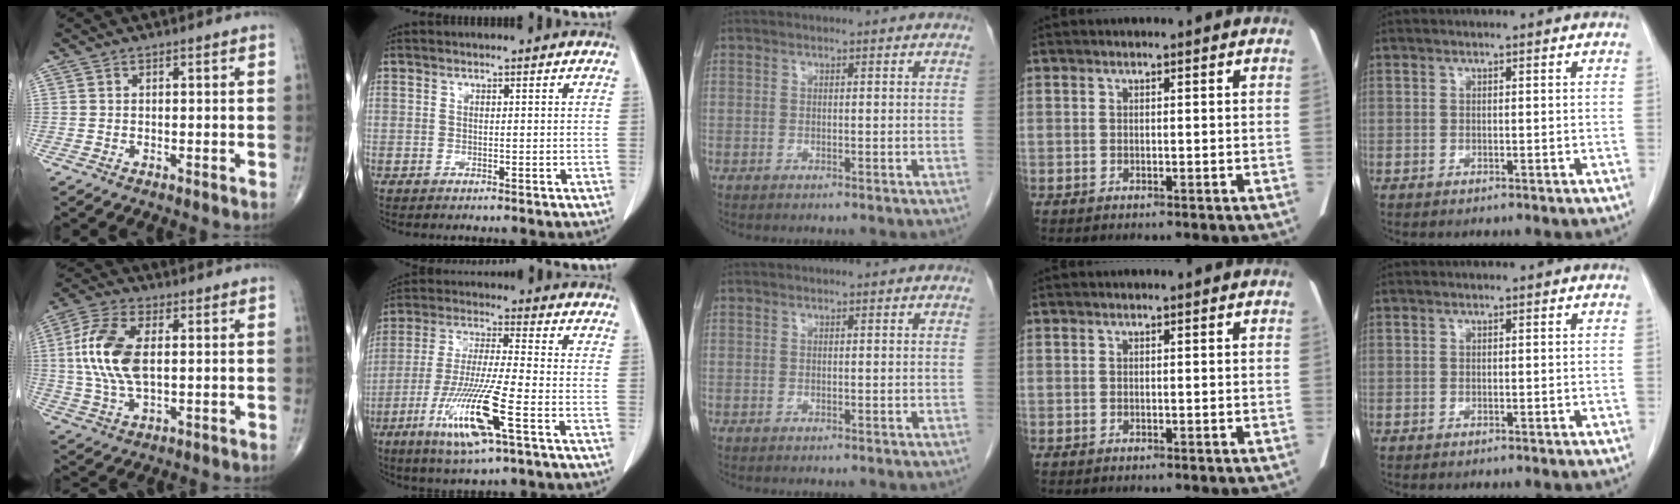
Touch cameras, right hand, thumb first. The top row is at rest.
{"thumb": {"total": 12.7, "force": [1.4, 6.4, 10.9], "torque": [-0.238, 0.005, 0.027]}, "index": {"total": 13.4, "force": [-5.6, 0.5, 12.2], "torque": [-0.248, -0.026, -0.103]}}